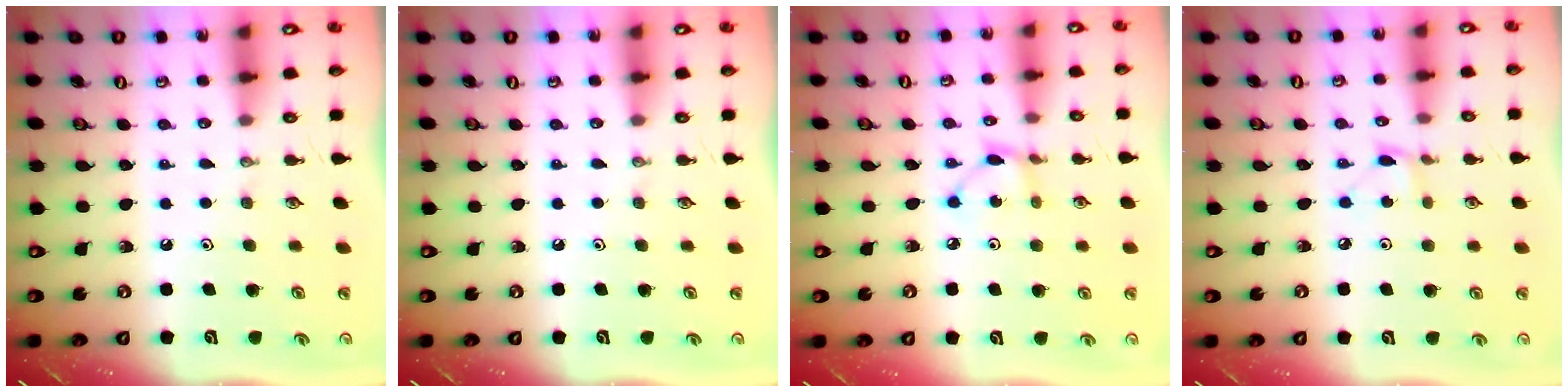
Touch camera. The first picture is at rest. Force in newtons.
{"total": 0.0}
{"total": 2.6, "press": 2.6, "slide": 0.2}
{"total": 3.1, "press": 3.0, "slide": 0.4}